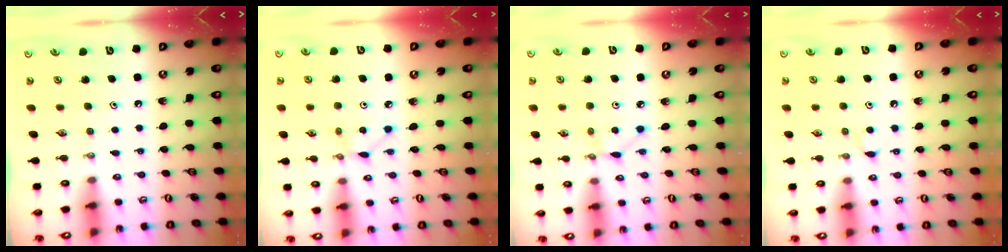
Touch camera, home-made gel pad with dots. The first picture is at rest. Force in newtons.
{"total": 2.8, "press": 2.8, "slide": 0.3}
{"total": 2.1, "press": 2.1, "slide": 0.3}
{"total": 3.7, "press": 3.6, "slide": 0.5}